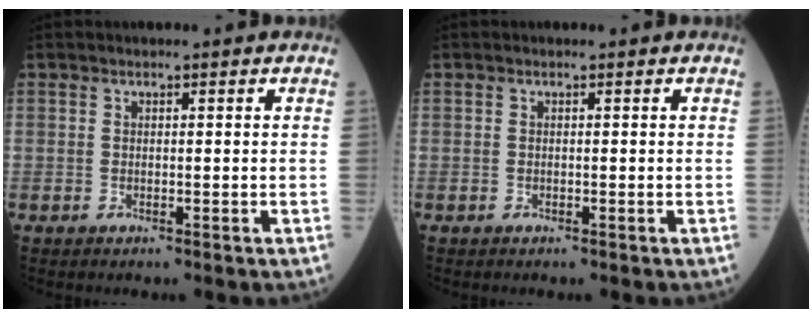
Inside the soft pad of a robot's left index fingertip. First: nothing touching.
{"total": 0.0}